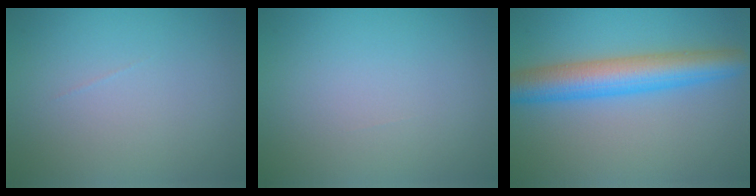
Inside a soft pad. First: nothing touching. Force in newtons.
{"total": 0.0}
{"total": 6.5, "press": 6.5, "slide": 0.1}